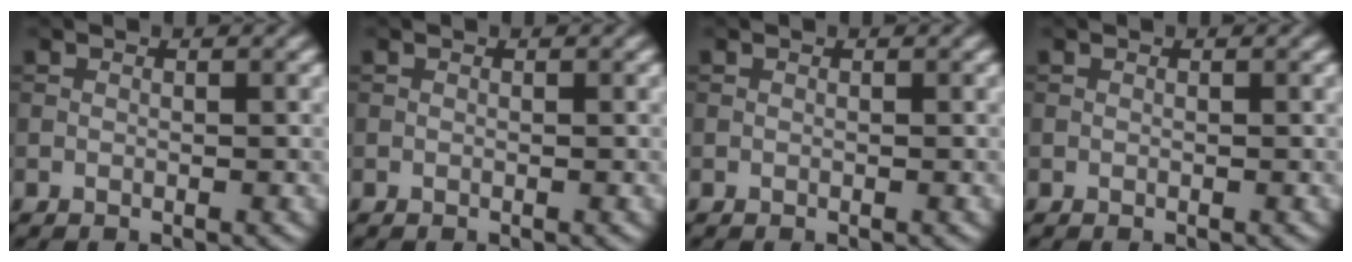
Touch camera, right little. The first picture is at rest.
{"total": 0.0}
{"total": 0.0}
{"total": 0.0}